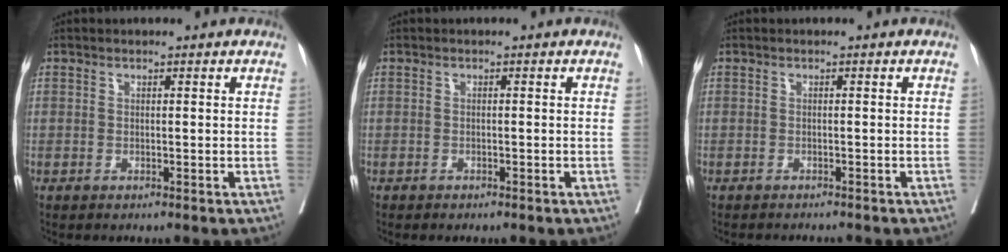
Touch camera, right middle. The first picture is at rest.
{"total": 0.9, "force": [-0.8, 0.4, 0.3], "torque": [-0.008, 0.000, -0.013]}
{"total": 3.5, "force": [-3.4, 0.3, 0.8], "torque": [-0.004, -0.007, -0.044]}